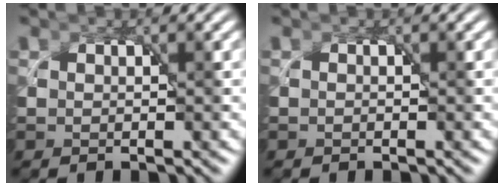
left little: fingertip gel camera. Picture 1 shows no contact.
{"total": 0.0}